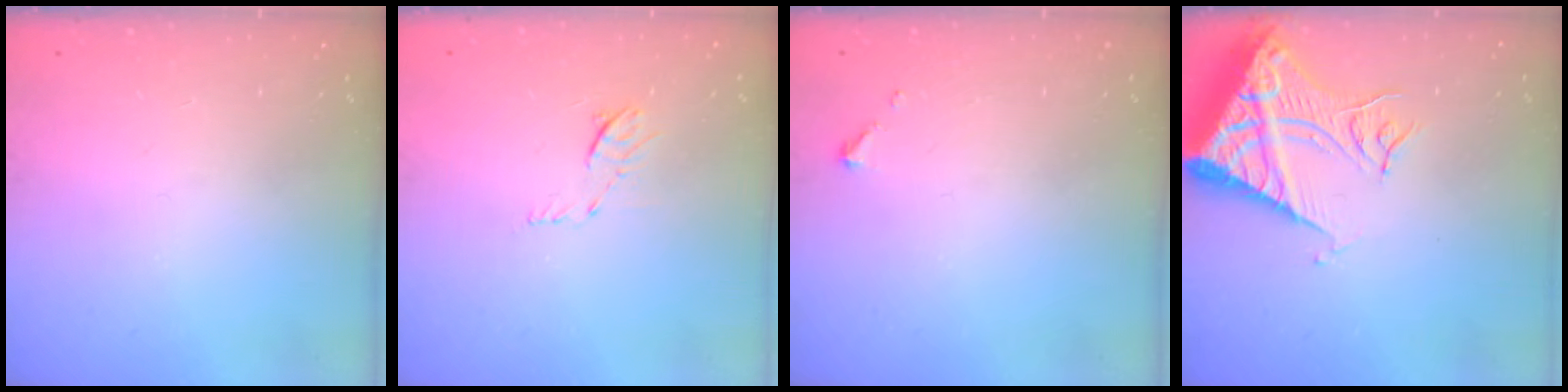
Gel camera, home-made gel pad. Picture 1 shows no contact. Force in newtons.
{"total": 5.7, "press": 5.6, "slide": 0.8}
{"total": 2.6, "press": 2.6, "slide": 0.3}
{"total": 14.5, "press": 14.4, "slide": 1.8}